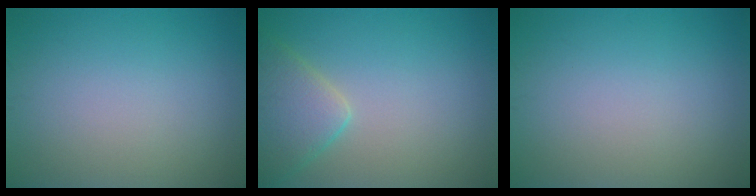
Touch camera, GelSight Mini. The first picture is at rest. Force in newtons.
{"total": 4.4, "press": 4.4, "slide": 0.2}
{"total": 0.0}